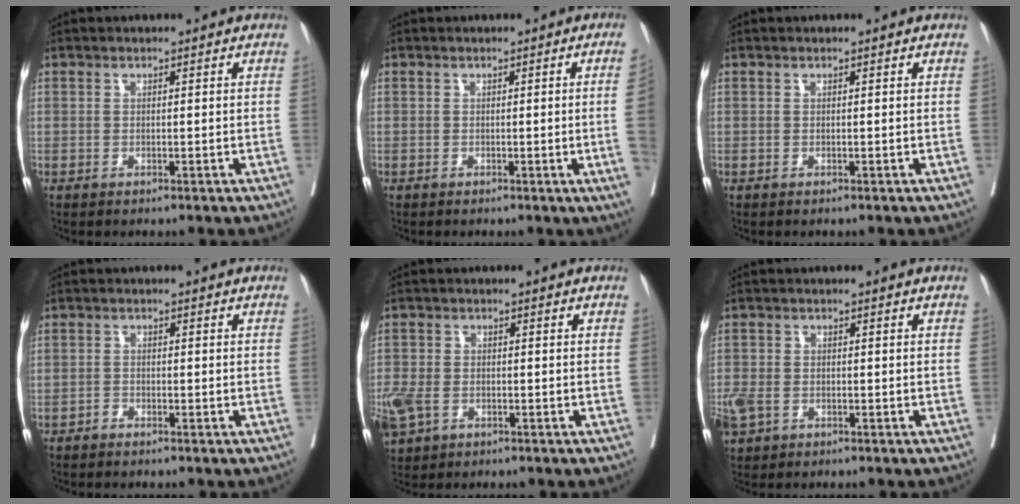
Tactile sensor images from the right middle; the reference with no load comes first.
{"total": 4.4, "force": [-0.5, -1.8, 3.9], "torque": [-0.053, -0.011, -0.004]}
{"total": 0.0}
{"total": 0.8, "force": [-0.7, 0.3, 0.1], "torque": [-0.002, 0.001, -0.014]}
{"total": 9.7, "force": [-4.3, 6.8, 5.4], "torque": [-0.160, -0.008, -0.074]}
{"total": 5.7, "force": [-2.7, 4.0, 3.0], "torque": [-0.086, -0.003, -0.047]}